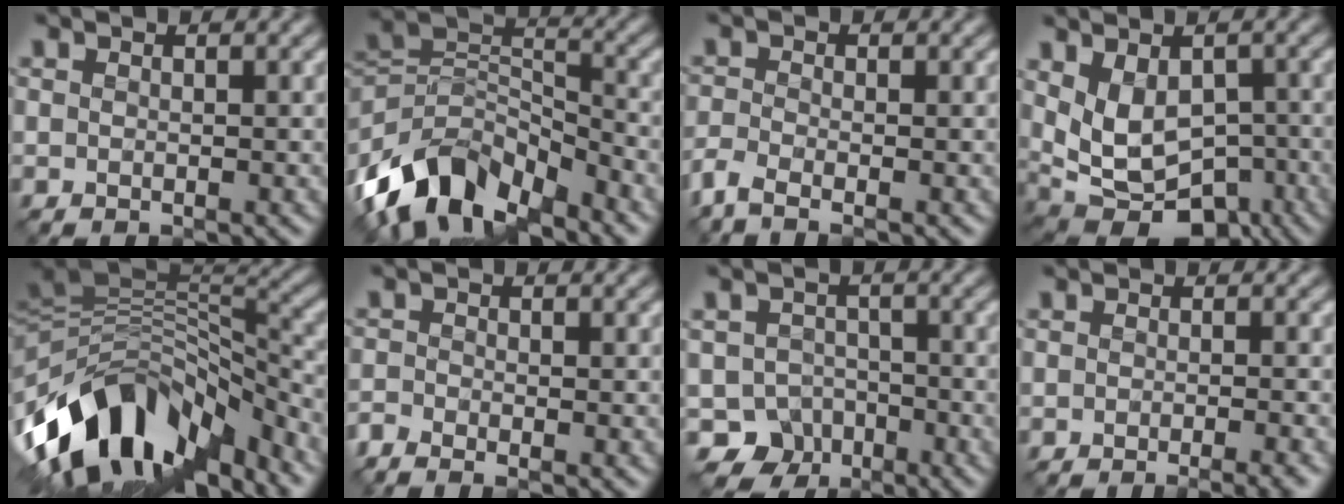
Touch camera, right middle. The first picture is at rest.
{"total": 10.9, "force": [-7.5, 5.2, 5.8], "torque": [-0.100, 0.005, -0.154]}
{"total": 2.2, "force": [-1.7, 0.5, 1.2], "torque": [-0.037, -0.005, -0.049]}
{"total": 7.7, "force": [-0.8, 4.9, 5.8], "torque": [-0.103, -0.016, 0.000]}
{"total": 13.4, "force": [-7.1, 7.0, 9.0], "torque": [-0.171, 0.016, -0.122]}
{"total": 1.6, "force": [-1.5, 0.2, 0.5], "torque": [-0.015, -0.006, -0.041]}
{"total": 4.2, "force": [-2.7, 3.2, 0.8], "torque": [0.003, -0.003, -0.046]}
{"total": 2.4, "force": [-1.6, 0.1, 1.7], "torque": [-0.023, -0.005, -0.026]}